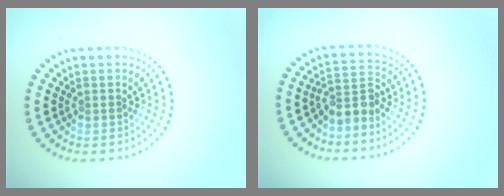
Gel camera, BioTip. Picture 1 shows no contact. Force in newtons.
{"total": 2.6, "press": 2.0, "slide": 1.7}